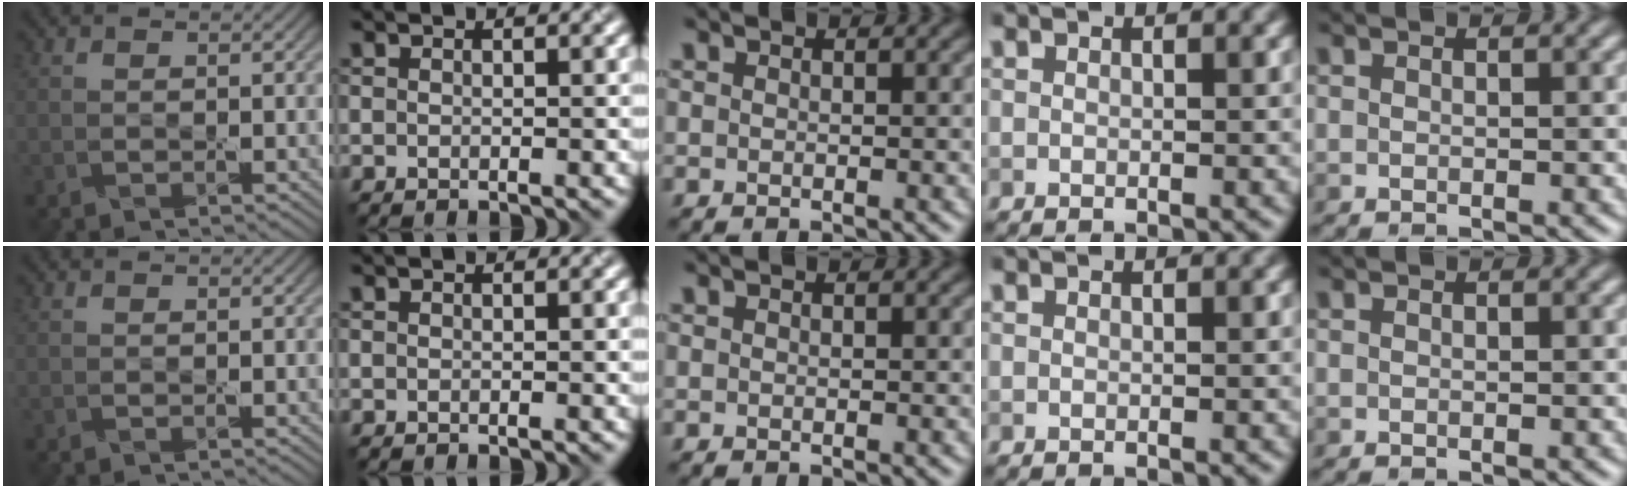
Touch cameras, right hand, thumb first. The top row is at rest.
{}